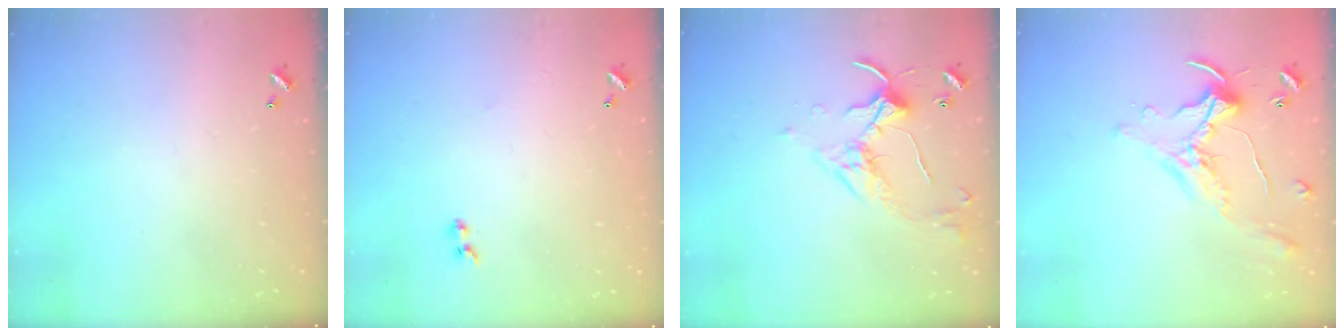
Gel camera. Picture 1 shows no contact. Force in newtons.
{"total": 1.9, "press": 1.7, "slide": 0.9}
{"total": 3.8, "press": 3.8, "slide": 0.3}
{"total": 0.7, "press": 0.5, "slide": 0.4}